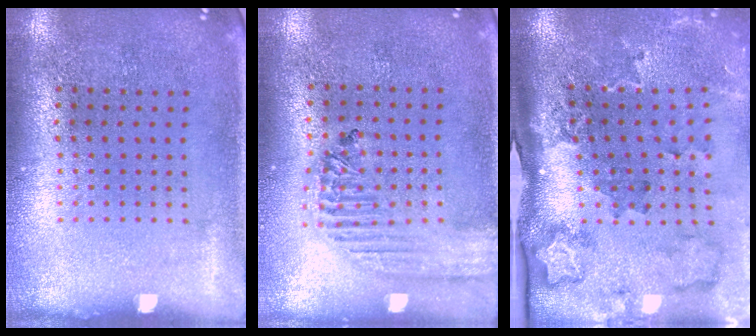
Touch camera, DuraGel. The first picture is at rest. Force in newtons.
{"total": 1.8, "press": 1.7, "slide": 0.7}
{"total": 2.3, "press": 2.0, "slide": 1.2}